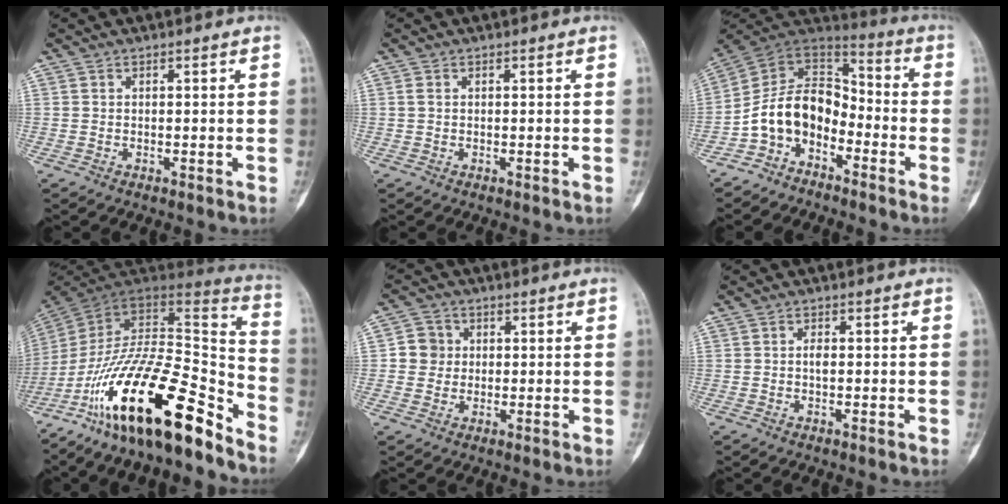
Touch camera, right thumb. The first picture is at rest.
{"total": 0.7, "force": [0.1, 0.5, 0.5], "torque": [-0.013, 0.001, 0.003]}
{"total": 12.4, "force": [-5.4, 8.6, 7.1], "torque": [-0.105, 0.087, -0.115]}
{"total": 27.0, "force": [-17.7, 7.8, 18.8], "torque": [-0.293, 0.089, -0.298]}
{"total": 4.4, "force": [0.4, 4.3, 1.1], "torque": [0.007, 0.006, -0.001]}
{"total": 1.3, "force": [-0.2, 0.5, 1.2], "torque": [-0.021, 0.001, -0.007]}